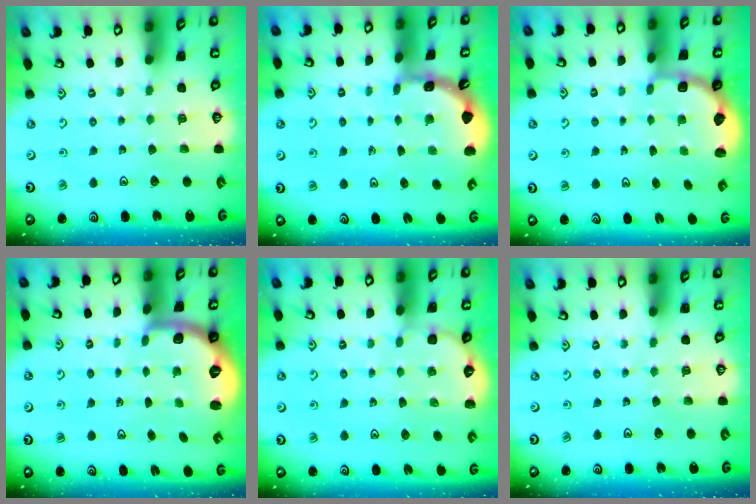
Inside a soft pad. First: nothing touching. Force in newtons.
{"total": 1.9, "press": 1.9, "slide": 0.1}
{"total": 2.7, "press": 2.3, "slide": 1.5}
{"total": 1.9, "press": 1.8, "slide": 0.4}
{"total": 3.0, "press": 2.6, "slide": 1.5}
{"total": 0.0}